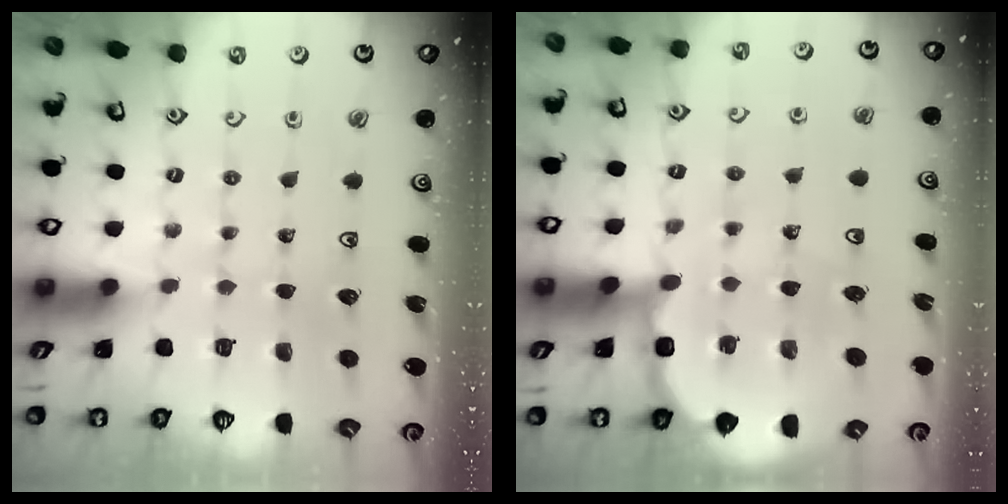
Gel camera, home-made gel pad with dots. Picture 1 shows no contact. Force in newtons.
{"total": 8.2, "press": 8.0, "slide": 1.6}